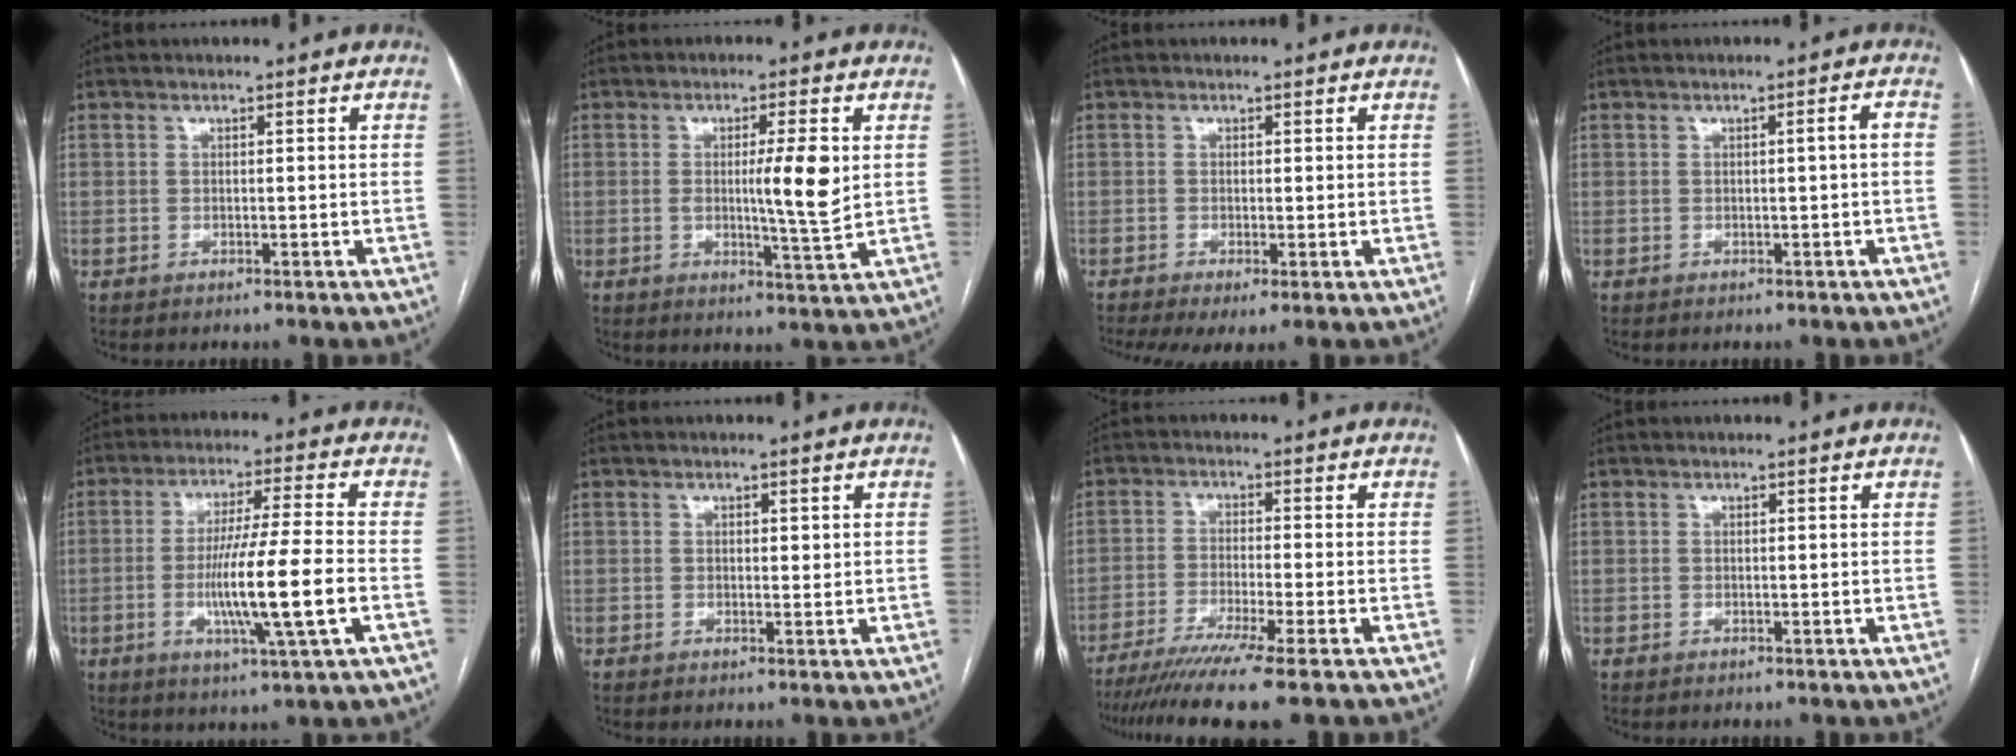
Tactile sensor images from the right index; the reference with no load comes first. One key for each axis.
{"total": 7.2, "fx": 1.0, "fy": 0.2, "fz": 7.1, "tx": -0.112, "ty": -0.006, "tz": 0.018}
{"total": 4.5, "fx": -2.3, "fy": 1.2, "fz": 3.7, "tx": -0.061, "ty": -0.014, "tz": -0.041}
{"total": 1.7, "fx": -0.2, "fy": -0.2, "fz": 1.7, "tx": -0.022, "ty": 0.002, "tz": -0.001}
{"total": 12.4, "fx": -2.8, "fy": -0.7, "fz": 12.0, "tx": -0.221, "ty": -0.013, "tz": -0.052}
{"total": 1.3, "fx": 0.5, "fy": 0.6, "fz": 1.0, "tx": -0.013, "ty": -0.001, "tz": 0.007}
{"total": 11.8, "fx": -9.0, "fy": -1.8, "fz": 7.5, "tx": -0.103, "ty": -0.031, "tz": -0.139}
{"total": 0.0}